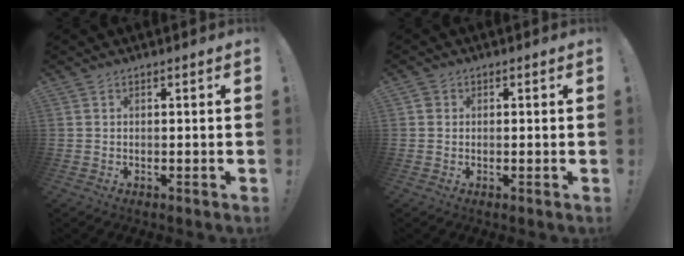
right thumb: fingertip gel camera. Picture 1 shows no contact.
{"total": 1.5, "force": [0.3, 1.4, 0.4], "torque": [-0.013, 0.007, 0.007]}